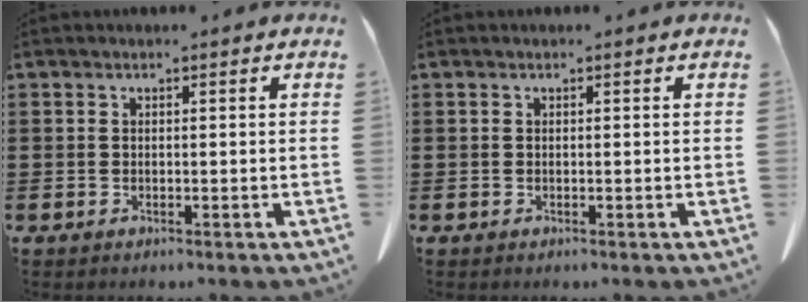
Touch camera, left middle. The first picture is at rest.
{"total": 0.0}